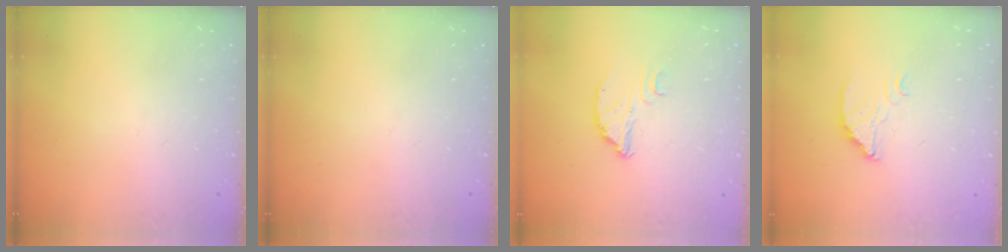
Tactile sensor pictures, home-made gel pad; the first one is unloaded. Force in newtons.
{"total": 0.0}
{"total": 2.9, "press": 2.9, "slide": 0.2}
{"total": 3.7, "press": 3.7, "slide": 0.3}